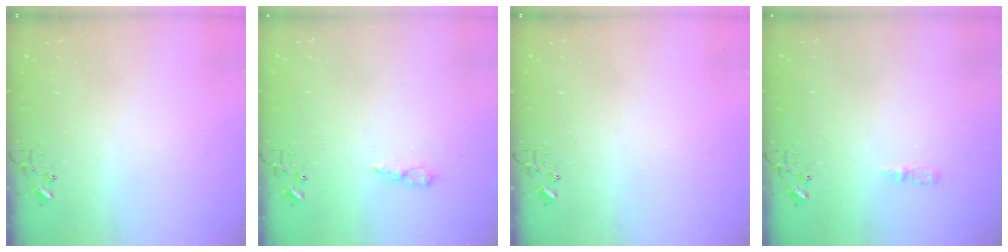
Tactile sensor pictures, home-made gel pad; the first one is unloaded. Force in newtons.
{"total": 5.0, "press": 5.0, "slide": 0.6}
{"total": 0.0}
{"total": 4.0, "press": 4.0, "slide": 0.5}